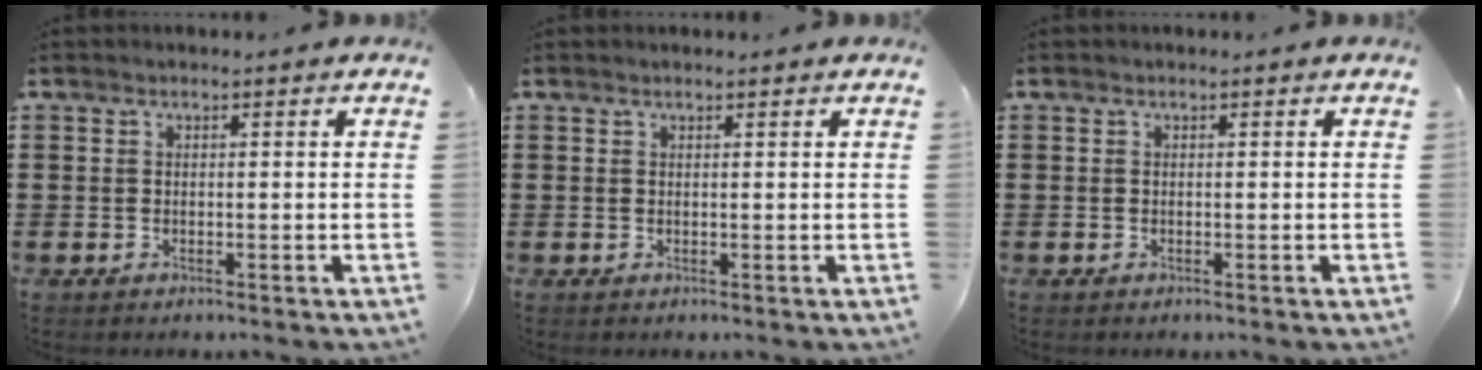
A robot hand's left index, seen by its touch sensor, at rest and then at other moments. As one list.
[{"total": 0.5, "force": [0.4, 0.0, 0.3], "torque": [-0.006, 0.000, 0.009]}, {"total": 0.0}]